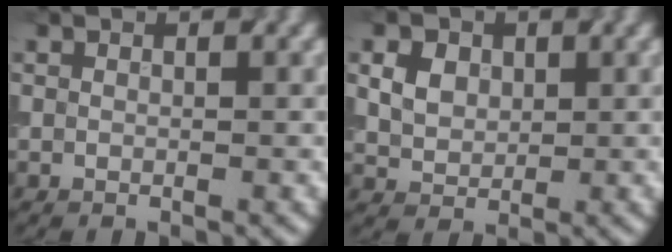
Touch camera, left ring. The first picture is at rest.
{"total": 5.1, "force": [2.2, 3.7, 2.8], "torque": [-0.072, 0.018, 0.040]}